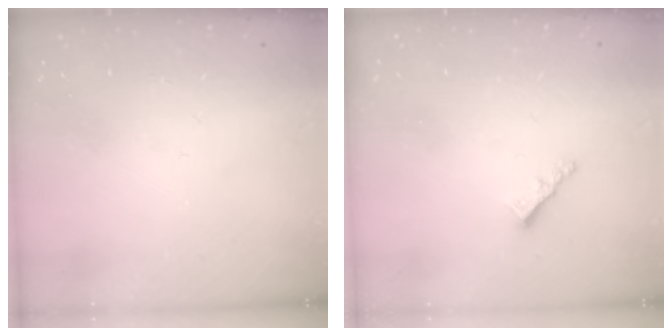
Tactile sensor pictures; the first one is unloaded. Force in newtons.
{"total": 2.3, "press": 2.3, "slide": 0.1}